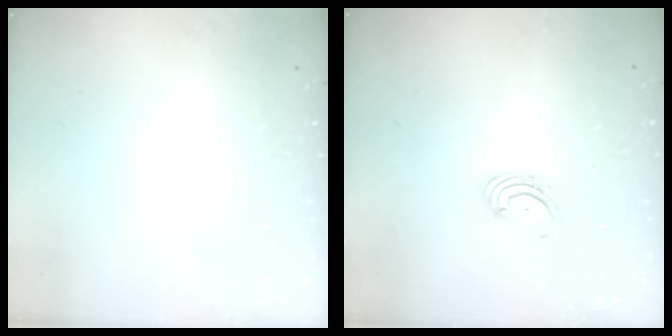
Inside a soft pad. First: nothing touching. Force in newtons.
{"total": 1.8, "press": 1.7, "slide": 0.7}